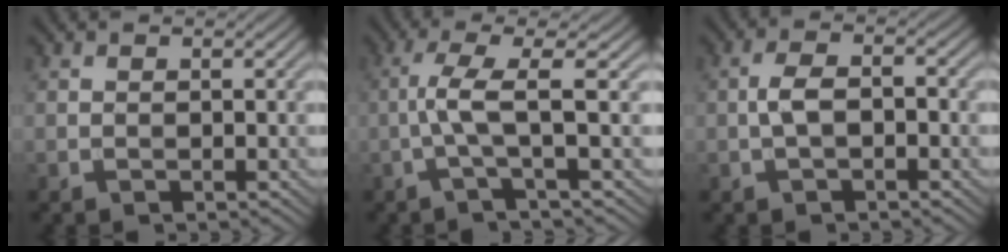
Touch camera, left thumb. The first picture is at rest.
{"total": 4.6, "force": [-0.4, 0.3, 4.6], "torque": [-0.087, 0.010, -0.021]}
{"total": 3.4, "force": [-0.7, 1.5, 2.9], "torque": [-0.061, 0.007, -0.015]}